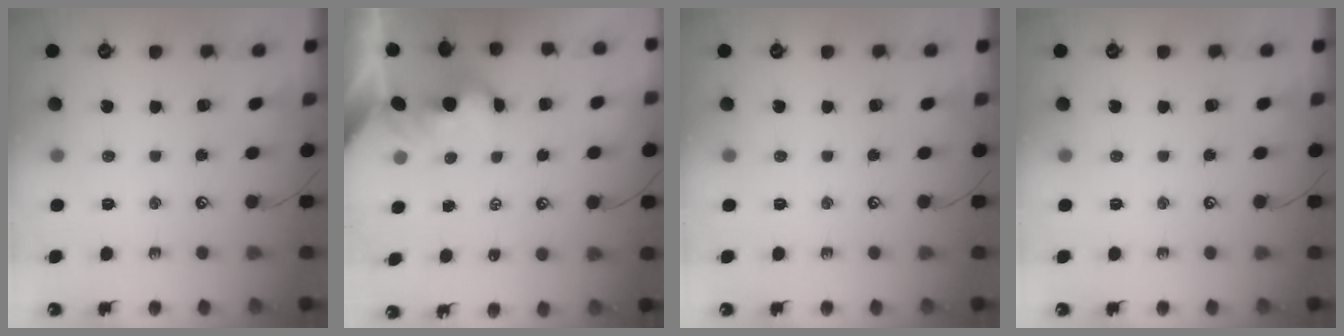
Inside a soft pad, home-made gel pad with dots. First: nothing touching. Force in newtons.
{"total": 2.0, "press": 2.0, "slide": 0.2}
{"total": 0.0}
{"total": 0.0}